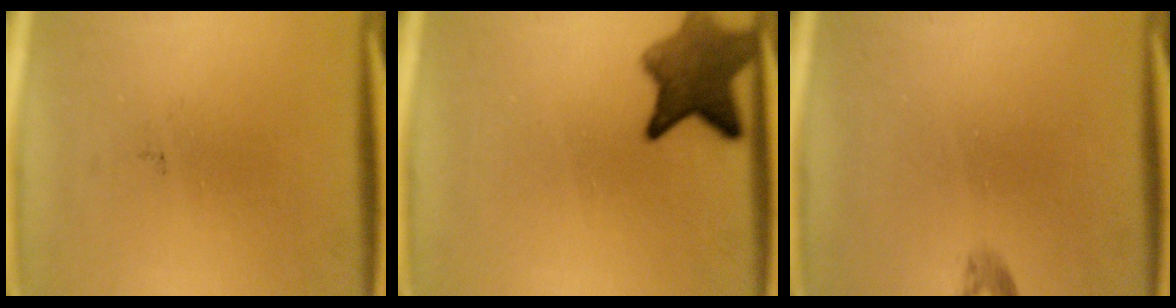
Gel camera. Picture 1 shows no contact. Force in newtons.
{"total": 7.5}
{"total": 0.9}